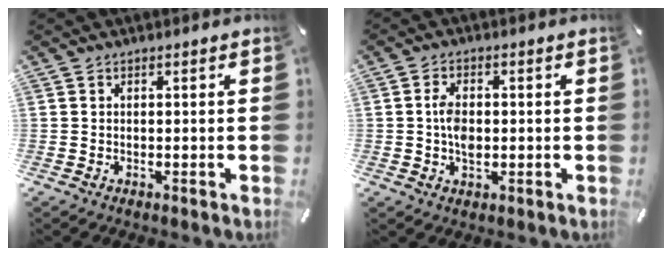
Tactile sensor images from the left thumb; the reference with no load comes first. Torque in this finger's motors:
{"motor_torque": [1.00, 1.50, 0.83, -0.13, 0.05]}